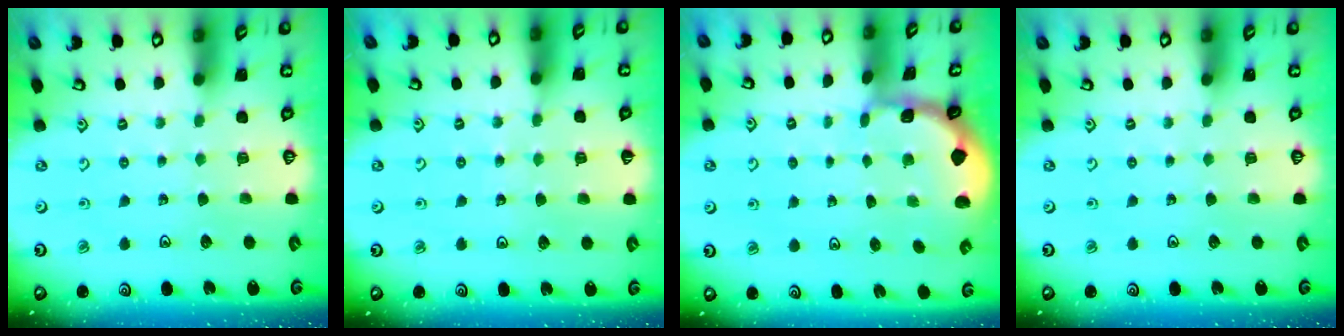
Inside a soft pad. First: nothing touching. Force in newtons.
{"total": 3.3, "press": 3.2, "slide": 0.3}
{"total": 1.3, "press": 1.2, "slide": 0.2}
{"total": 0.0}